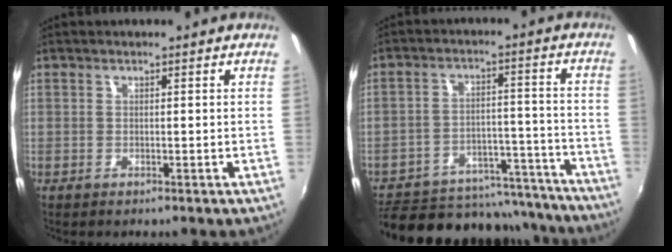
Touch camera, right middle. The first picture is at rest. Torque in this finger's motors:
{"motor_torque": [0.99, -1.14, 0.12, -0.21]}